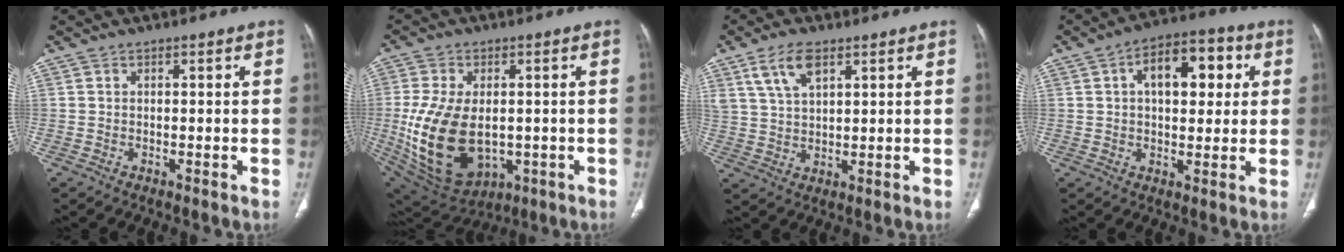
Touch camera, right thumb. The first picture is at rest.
{"total": 19.2, "force": [-2.1, 11.9, 14.9], "torque": [-0.288, -0.014, -0.005]}
{"total": 7.2, "force": [4.0, 3.4, 5.0], "torque": [-0.094, -0.010, 0.083]}
{"total": 12.4, "force": [3.2, 6.9, 9.8], "torque": [-0.113, 0.017, 0.044]}